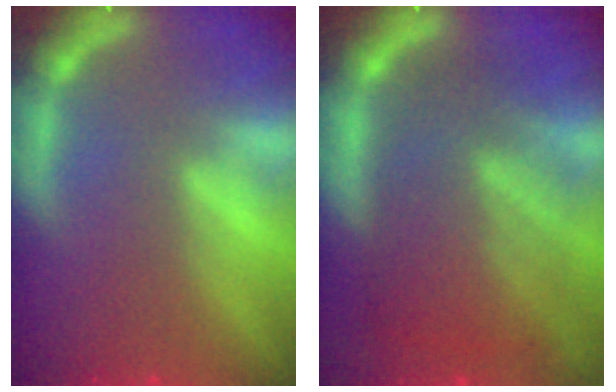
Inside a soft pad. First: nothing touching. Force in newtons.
{"total": 9.4}